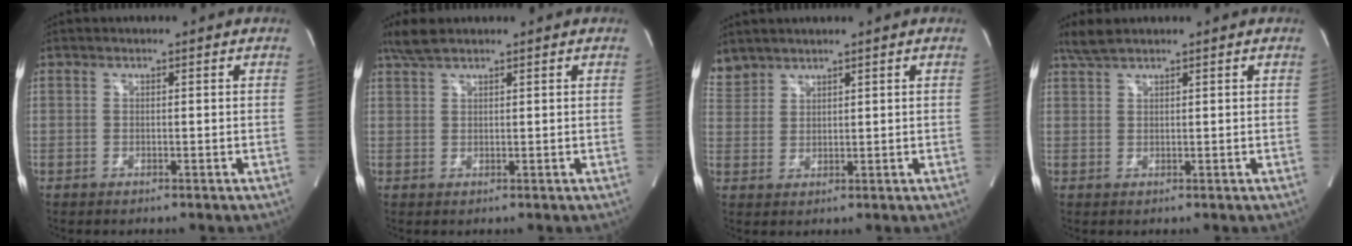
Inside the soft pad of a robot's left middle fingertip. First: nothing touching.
{"total": 3.2, "force": [2.7, 0.5, 1.6], "torque": [-0.044, 0.014, 0.058]}
{"total": 4.0, "force": [3.8, 1.2, 0.1], "torque": [-0.016, 0.017, 0.089]}
{"total": 2.7, "force": [2.4, 0.1, 1.2], "torque": [-0.034, 0.013, 0.052]}